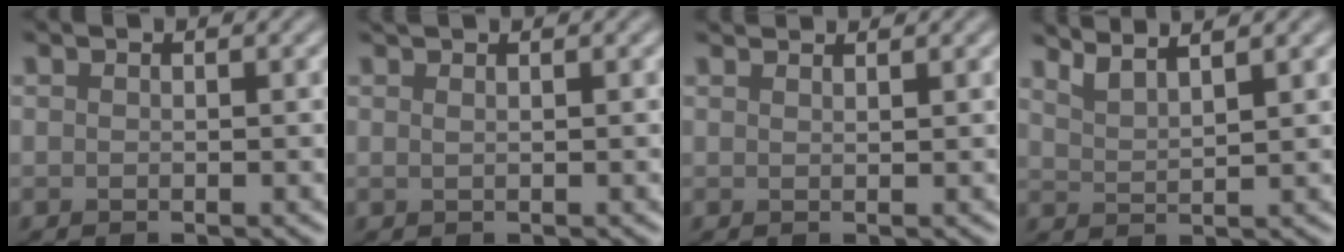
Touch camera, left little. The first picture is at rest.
{"total": 0.8, "force": [0.6, -0.1, 0.4], "torque": [-0.013, 0.001, 0.013]}
{"total": 1.8, "force": [1.8, -0.1, 0.4], "torque": [-0.007, 0.002, 0.027]}
{"total": 3.0, "force": [2.6, 0.3, 1.4], "torque": [-0.020, 0.007, 0.040]}